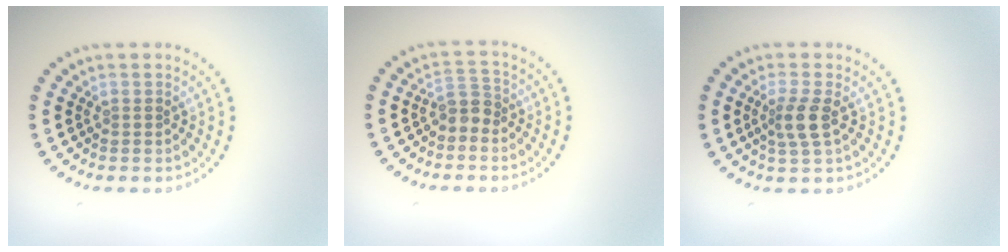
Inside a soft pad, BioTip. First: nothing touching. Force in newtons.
{"total": 1.9, "press": 1.6, "slide": 1.1}
{"total": 2.4, "press": 1.9, "slide": 1.4}